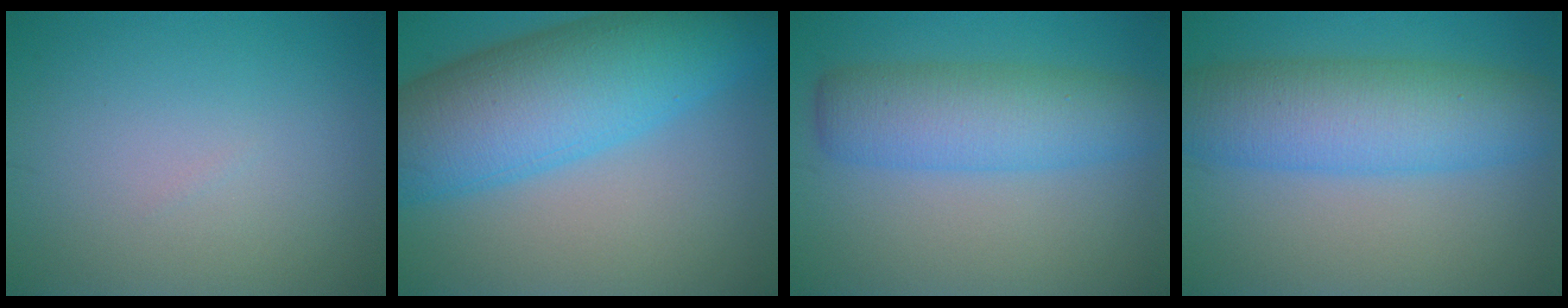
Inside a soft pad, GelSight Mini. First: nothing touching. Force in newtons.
{"total": 12.4, "press": 12.4, "slide": 0.4}
{"total": 6.2, "press": 6.2, "slide": 0.2}
{"total": 8.2, "press": 8.2, "slide": 0.2}